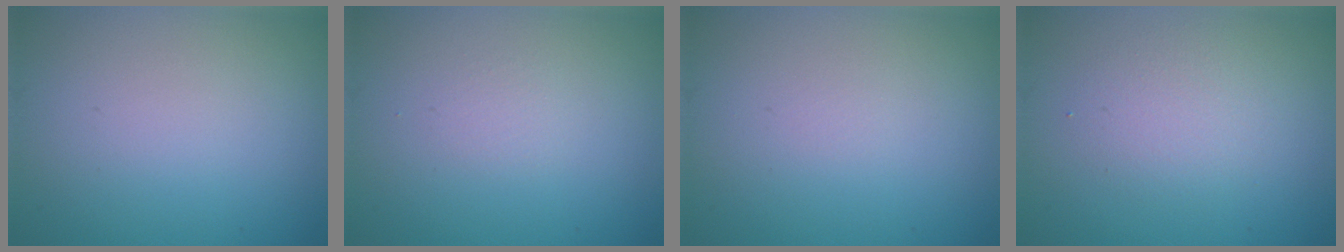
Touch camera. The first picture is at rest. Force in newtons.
{"total": 0.0}
{"total": 0.0}
{"total": 2.2, "press": 2.2, "slide": 0.2}